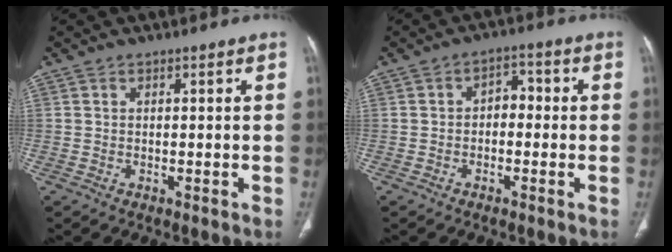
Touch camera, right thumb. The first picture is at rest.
{"total": 3.9, "force": [-0.4, 2.7, 2.8], "torque": [-0.024, 0.020, -0.018]}